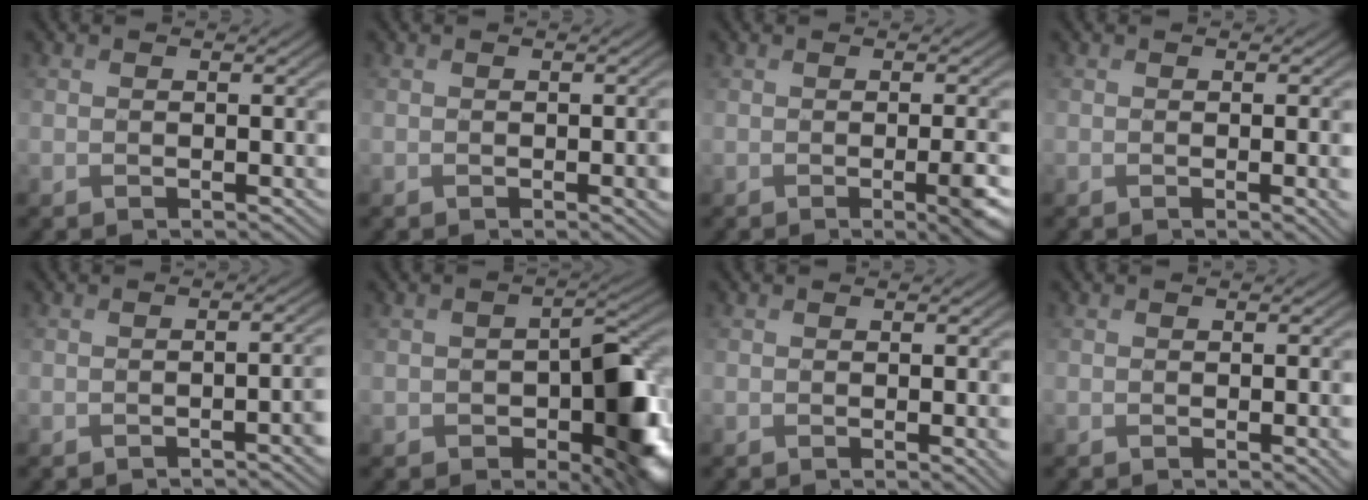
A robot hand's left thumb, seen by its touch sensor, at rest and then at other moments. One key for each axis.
{"total": 1.6, "fx": -0.4, "fy": 0.6, "fz": 1.4, "tx": -0.016, "ty": -0.004, "tz": -0.003}
{"total": 3.8, "fx": -1.2, "fy": 0.7, "fz": 3.6, "tx": -0.052, "ty": -0.003, "tz": -0.019}
{"total": 3.3, "fx": -0.4, "fy": 0.8, "fz": 3.2, "tx": -0.046, "ty": -0.001, "tz": -0.005}
{"total": 3.0, "fx": -1.2, "fy": 0.7, "fz": 2.7, "tx": -0.028, "ty": 0.007, "tz": -0.025}
{"total": 8.2, "fx": -2.4, "fy": 5.0, "fz": 6.0, "tx": -0.083, "ty": -0.021, "tz": -0.035}
{"total": 1.7, "fx": -0.2, "fy": 0.2, "fz": 1.7, "tx": -0.025, "ty": -0.002, "tz": -0.003}
{"total": 2.1, "fx": -0.3, "fy": 0.4, "fz": 2.0, "tx": -0.028, "ty": -0.001, "tz": -0.004}